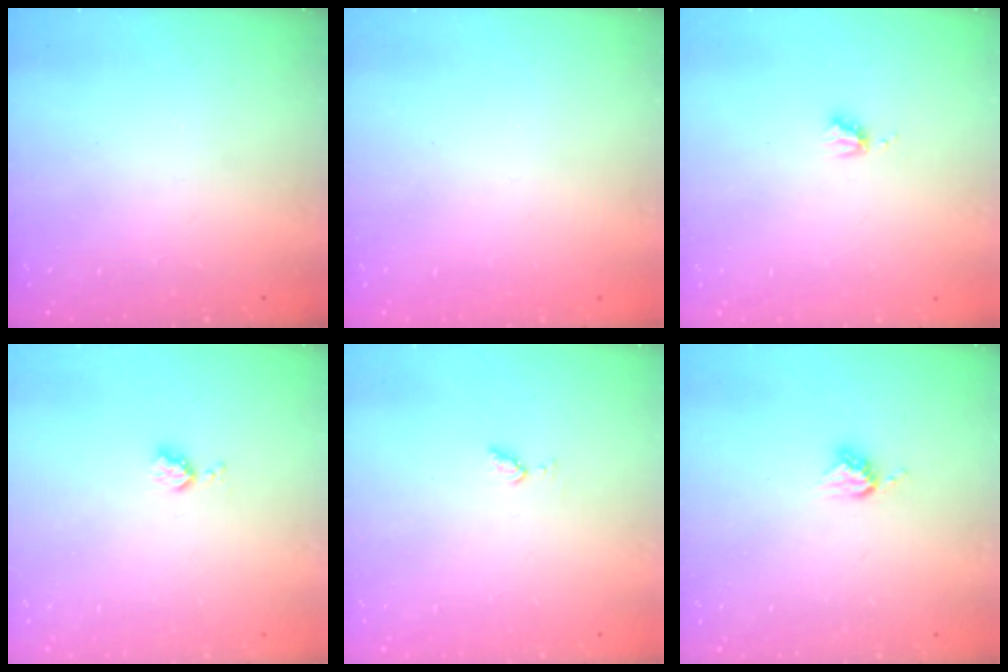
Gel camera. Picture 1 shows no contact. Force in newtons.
{"total": 0.0}
{"total": 3.7, "press": 3.7, "slide": 0.4}
{"total": 4.3, "press": 4.3, "slide": 0.6}
{"total": 3.3, "press": 3.2, "slide": 0.7}
{"total": 5.2, "press": 5.2, "slide": 0.1}